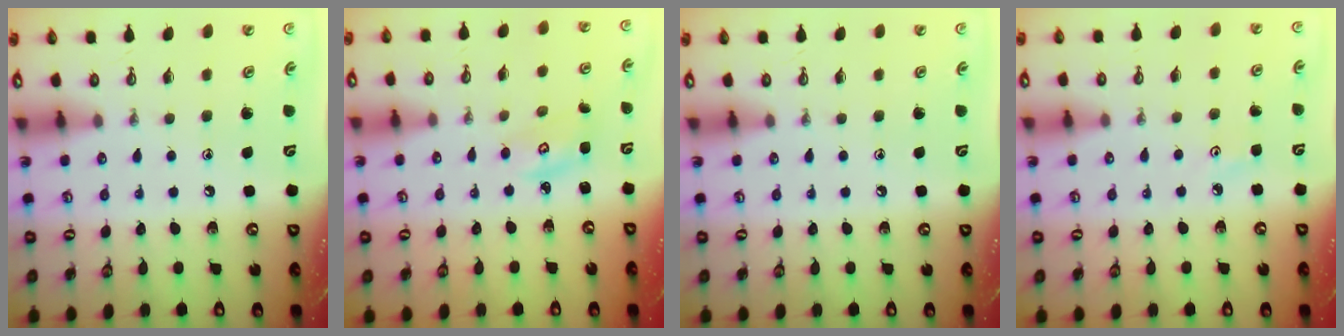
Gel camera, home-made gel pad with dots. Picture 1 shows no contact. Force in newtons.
{"total": 2.8, "press": 2.8, "slide": 0.2}
{"total": 0.0}
{"total": 2.8, "press": 2.8, "slide": 0.4}